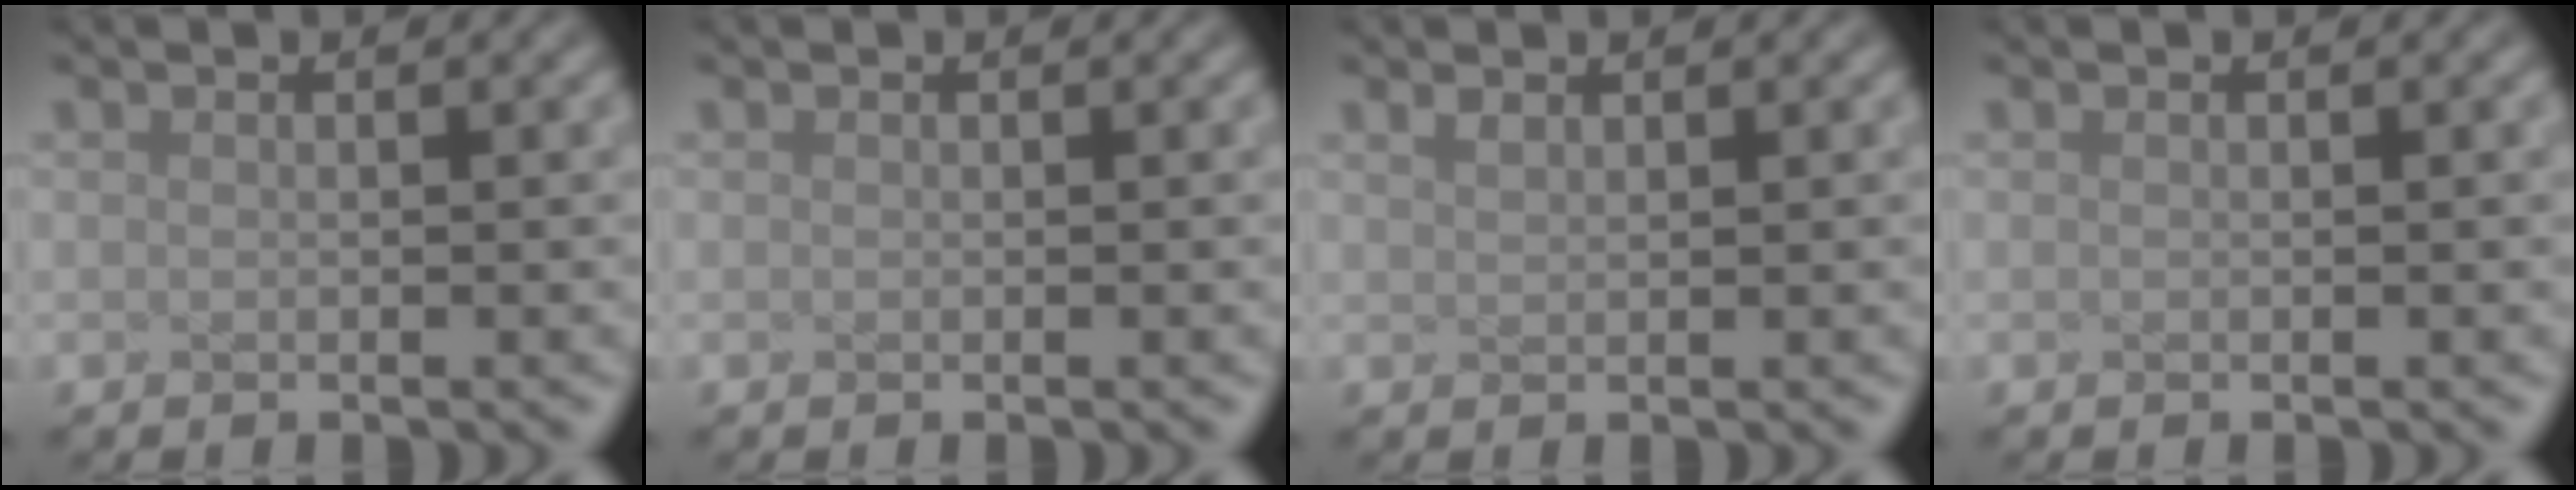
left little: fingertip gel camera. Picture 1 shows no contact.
{"total": 0.0}
{"total": 0.7, "force": [0.6, 0.2, 0.3], "torque": [-0.010, 0.002, 0.013]}
{"total": 0.0}